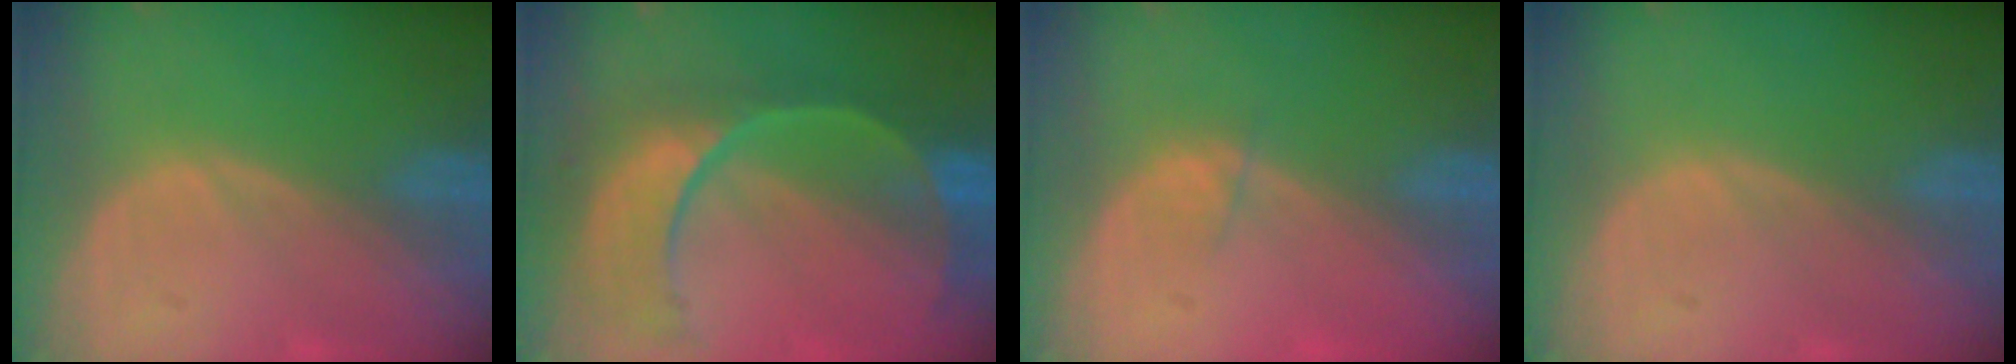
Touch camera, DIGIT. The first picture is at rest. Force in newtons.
{"total": 11.2, "press": 9.4, "slide": 6.1}
{"total": 1.1, "press": 1.0, "slide": 0.4}
{"total": 0.0}